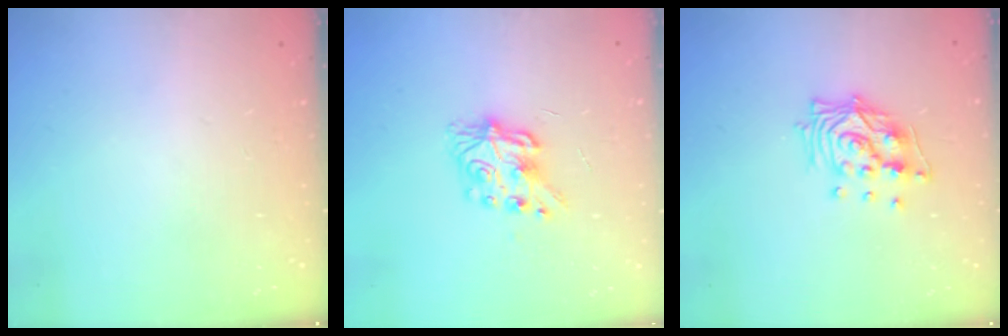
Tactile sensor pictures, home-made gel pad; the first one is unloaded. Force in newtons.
{"total": 8.4, "press": 8.3, "slide": 0.3}
{"total": 13.1, "press": 13.0, "slide": 1.2}